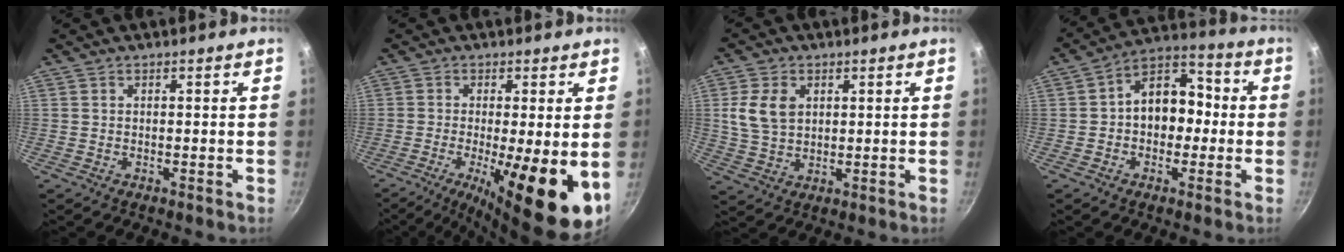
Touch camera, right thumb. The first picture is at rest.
{"total": 17.0, "force": [-4.6, 4.4, 15.7], "torque": [-0.200, -0.025, -0.051]}
{"total": 7.8, "force": [2.0, 5.4, 5.2], "torque": [-0.092, -0.004, 0.044]}
{"total": 11.9, "force": [-0.2, 8.2, 8.6], "torque": [-0.095, 0.040, -0.017]}